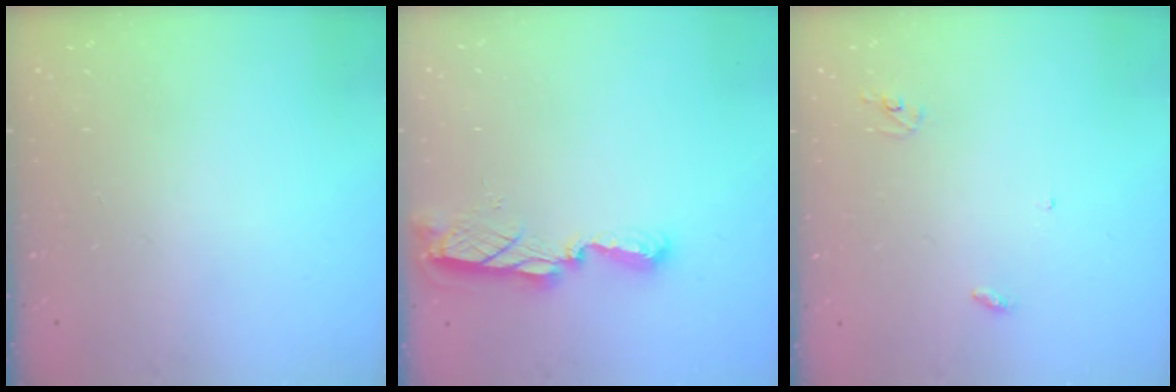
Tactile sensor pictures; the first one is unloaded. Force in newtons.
{"total": 7.8, "press": 7.7, "slide": 0.3}
{"total": 2.8, "press": 2.8, "slide": 0.2}